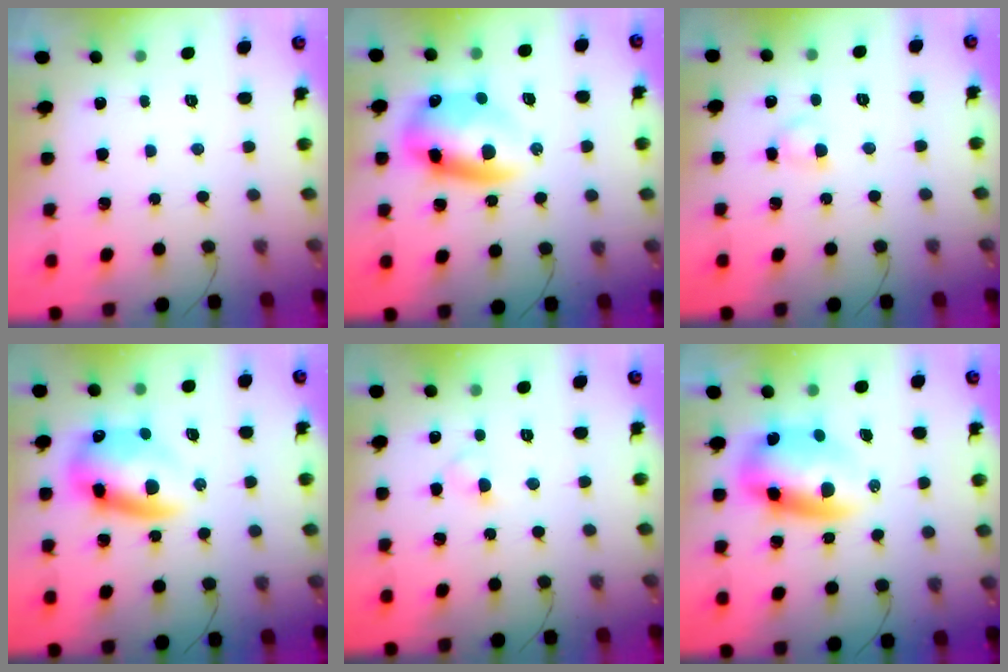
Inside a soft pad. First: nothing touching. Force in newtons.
{"total": 12.1, "press": 11.7, "slide": 3.0}
{"total": 2.8, "press": 2.5, "slide": 1.2}
{"total": 13.0, "press": 12.5, "slide": 3.4}
{"total": 2.5, "press": 2.3, "slide": 1.0}
{"total": 10.2, "press": 9.9, "slide": 2.4}